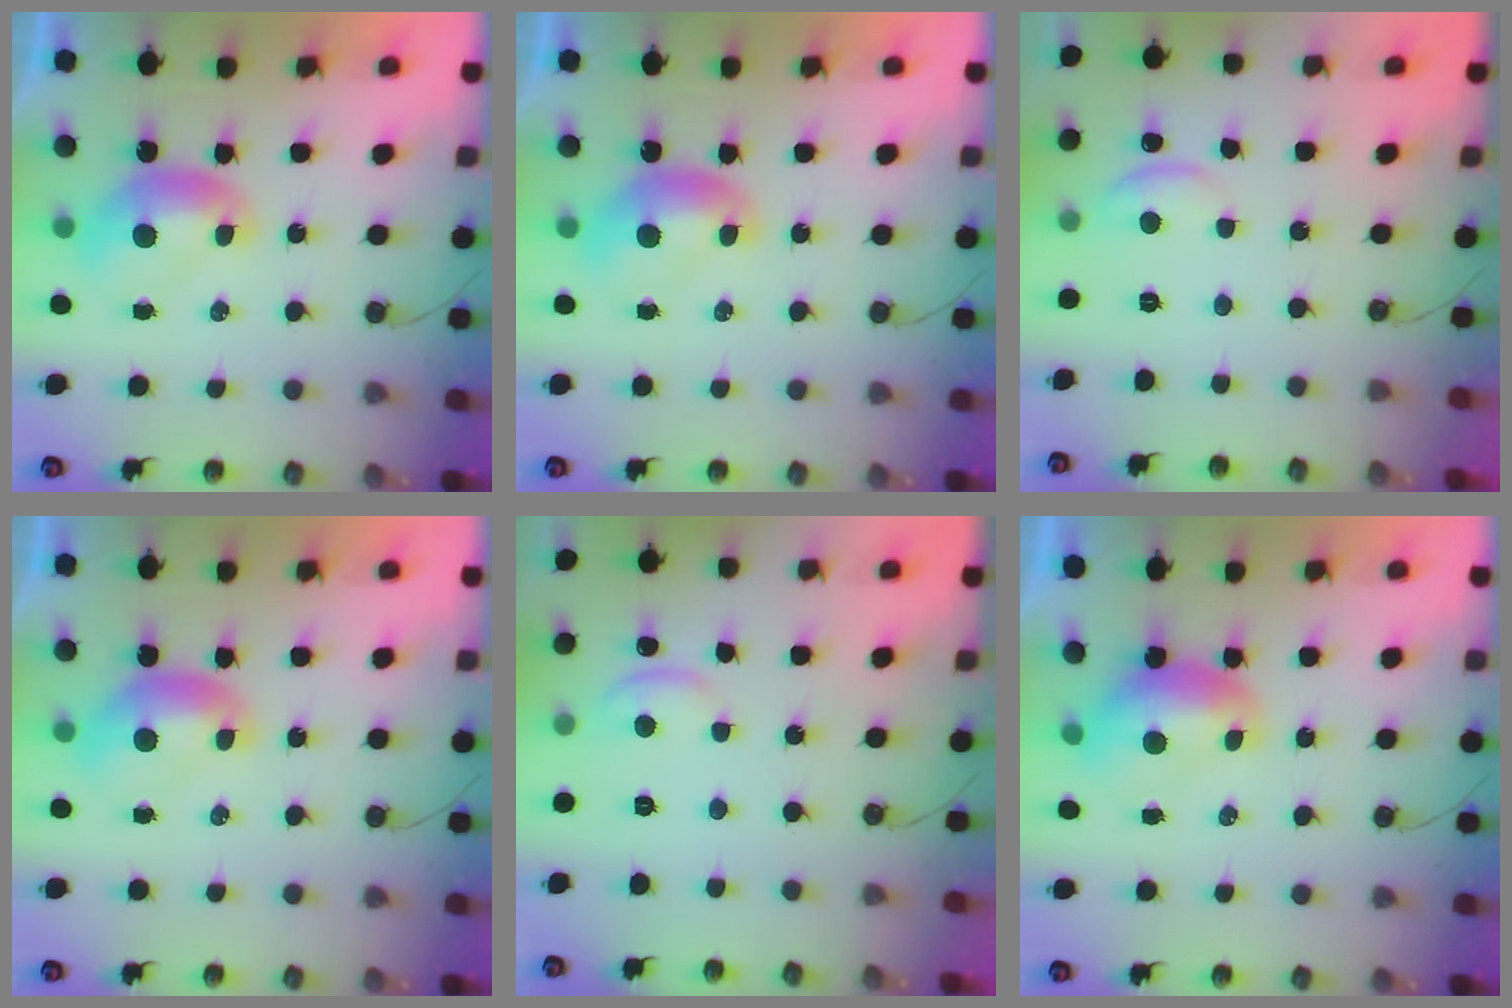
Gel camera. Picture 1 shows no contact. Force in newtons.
{"total": 0.0}
{"total": 0.6, "press": 0.1, "slide": 0.5}
{"total": 0.0}
{"total": 1.1, "press": 0.9, "slide": 0.5}
{"total": 1.2, "press": 1.1, "slide": 0.3}